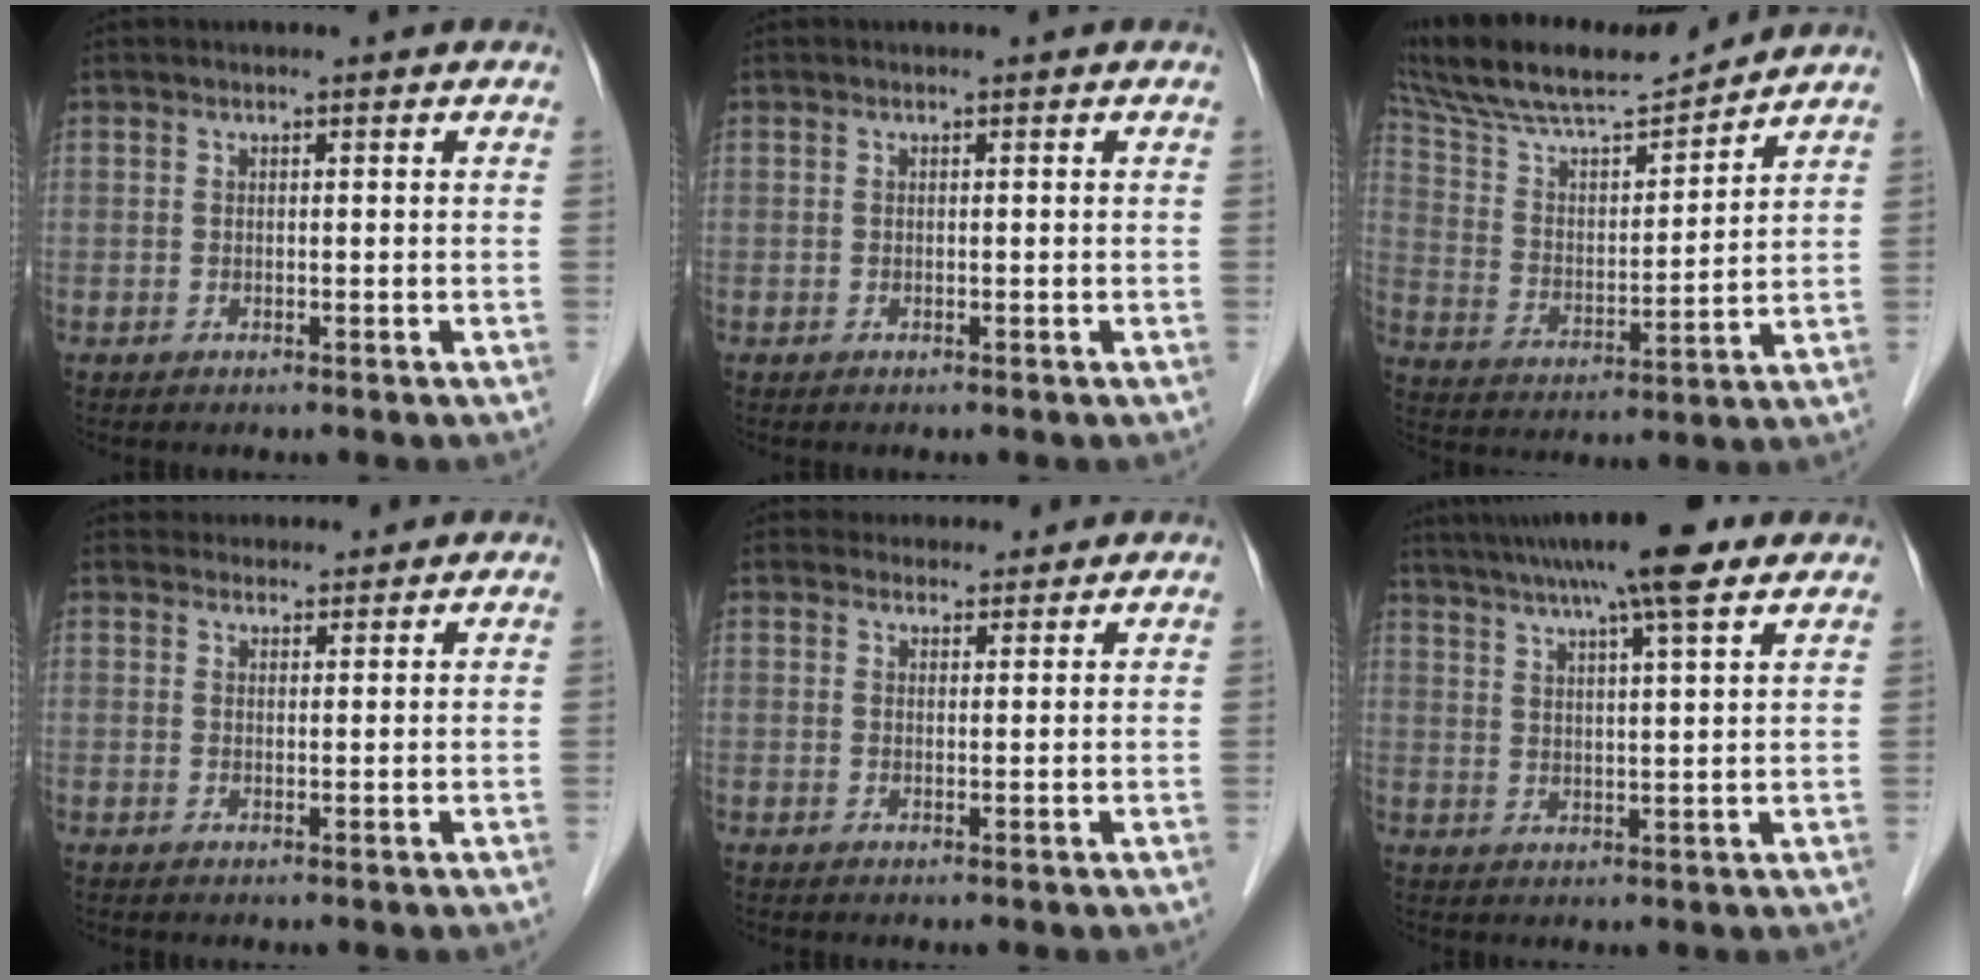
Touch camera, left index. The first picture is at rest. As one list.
[{"total": 0.0}, {"total": 15.2, "force": [13.4, 2.3, 6.6], "torque": [-0.134, 0.011, 0.245]}, {"total": 3.5, "force": [3.4, 1.1, -0.1], "torque": [0.002, 0.017, 0.047]}, {"total": 3.5, "force": [3.2, 1.3, -0.1], "torque": [0.005, 0.006, 0.041]}, {"total": 14.5, "force": [11.5, 0.3, 8.7], "torque": [-0.148, 0.028, 0.167]}]